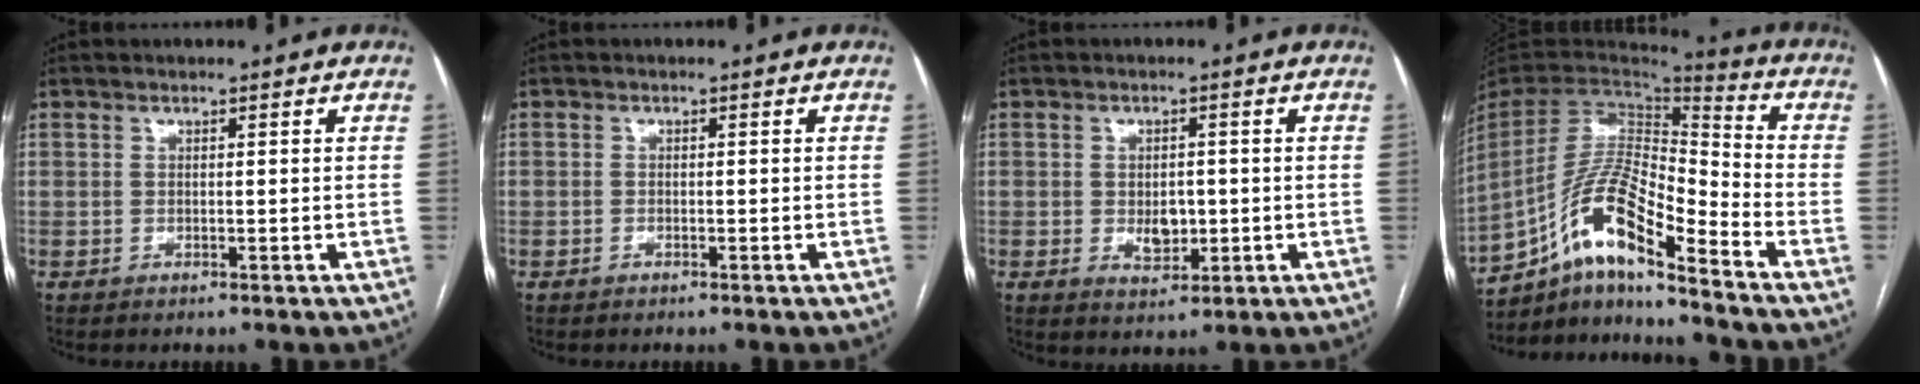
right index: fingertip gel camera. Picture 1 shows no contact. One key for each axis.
{"total": 0.8, "fx": -0.3, "fy": 0.7, "fz": 0.0, "tx": 0.004, "ty": 0.006, "tz": -0.008}
{"total": 4.0, "fx": -0.5, "fy": 2.5, "fz": 3.1, "tx": -0.044, "ty": -0.001, "tz": 0.001}
{"total": 16.0, "fx": -10.1, "fy": 2.9, "fz": 12.0, "tx": -0.238, "ty": 0.012, "tz": -0.182}